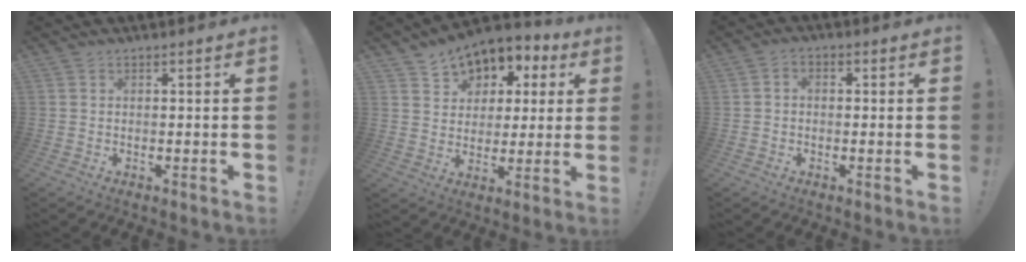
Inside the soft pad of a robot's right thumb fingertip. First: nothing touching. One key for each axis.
{"total": 8.5, "fx": 5.1, "fy": 6.4, "fz": 2.2, "tx": -0.031, "ty": -0.044, "tz": 0.096}
{"total": 2.1, "fx": -1.1, "fy": 1.3, "fz": 1.3, "tx": -0.023, "ty": 0.010, "tz": -0.020}